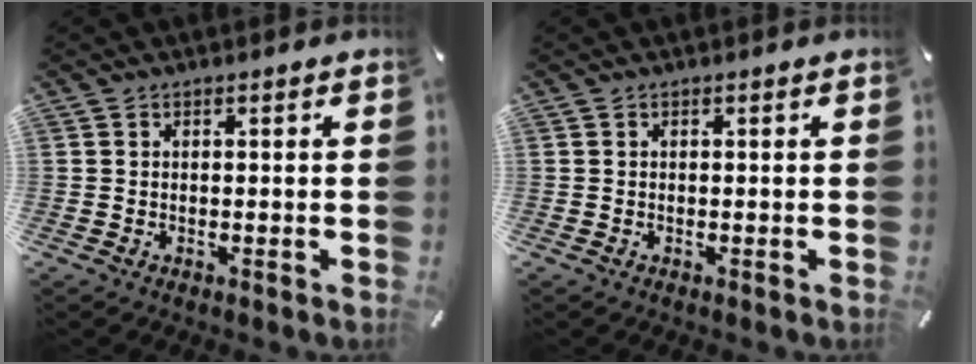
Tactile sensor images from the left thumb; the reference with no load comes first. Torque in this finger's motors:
{"motor_torque": [0.00, 0.00, -0.08, 0.08, 0.00]}